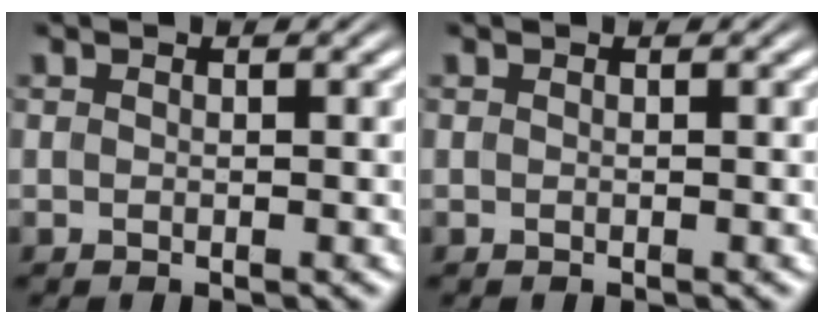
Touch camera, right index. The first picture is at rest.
{"total": 0.0}